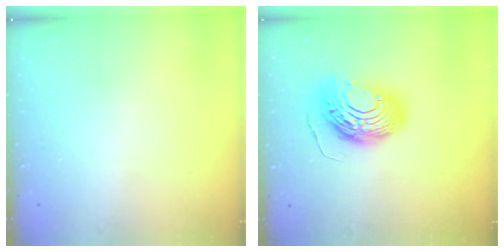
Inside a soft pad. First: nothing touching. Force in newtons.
{"total": 13.8, "press": 13.8, "slide": 1.1}